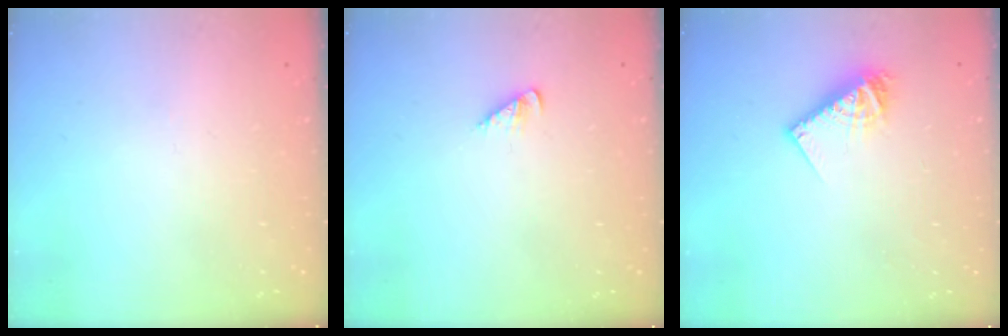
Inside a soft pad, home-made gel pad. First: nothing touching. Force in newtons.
{"total": 1.6, "press": 1.6, "slide": 0.3}
{"total": 9.2, "press": 9.2, "slide": 0.8}